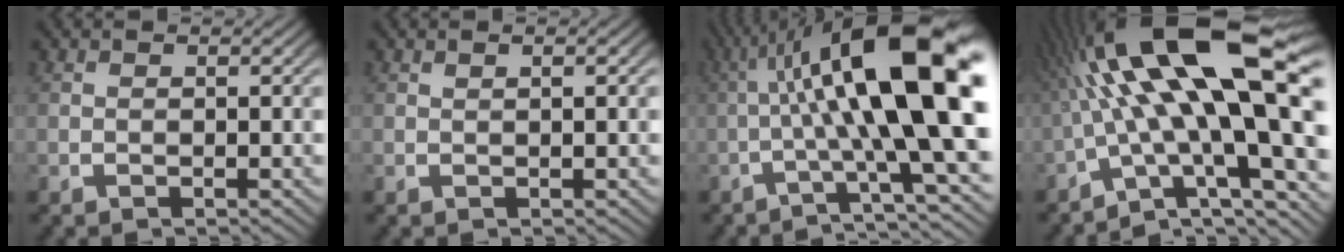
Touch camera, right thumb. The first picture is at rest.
{"total": 0.7, "force": [0.3, 0.0, 0.6], "torque": [-0.012, 0.002, 0.008]}
{"total": 15.2, "force": [1.0, 6.3, 13.8], "torque": [-0.206, -0.003, 0.013]}
{"total": 14.5, "force": [0.8, 7.5, 12.3], "torque": [-0.237, -0.022, 0.025]}